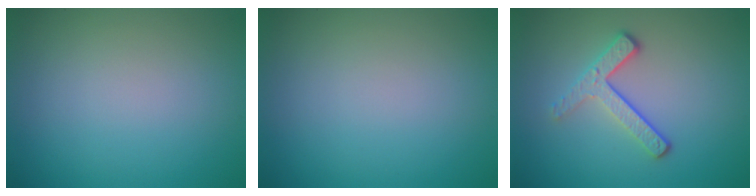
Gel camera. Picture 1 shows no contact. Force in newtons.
{"total": 0.0}
{"total": 3.2, "press": 2.4, "slide": 2.2}